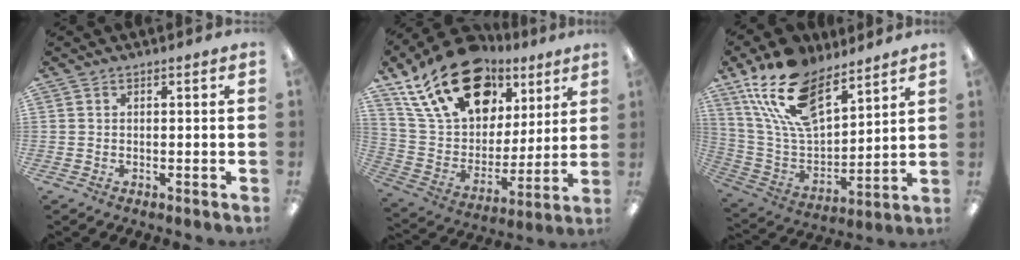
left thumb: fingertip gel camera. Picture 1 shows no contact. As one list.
[{"total": 23.0, "force": [14.5, 13.5, 11.7], "torque": [-0.200, -0.075, 0.265]}, {"total": 20.5, "force": [13.7, 9.9, 11.6], "torque": [-0.240, -0.064, 0.253]}]